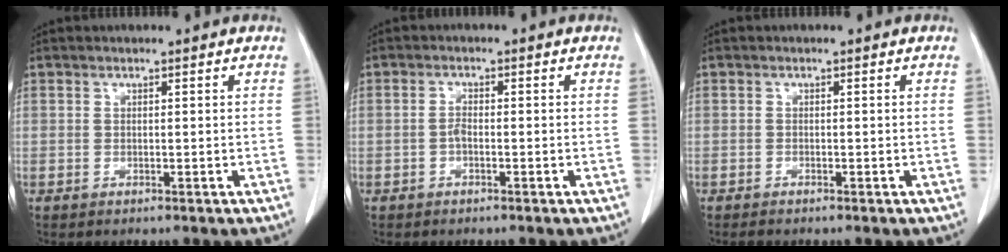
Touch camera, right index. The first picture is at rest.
{"total": 1.6, "force": [-0.3, 0.5, 1.5], "torque": [-0.024, 0.003, -0.008]}
{"total": 0.6, "force": [-0.3, 0.0, 0.5], "torque": [-0.008, -0.001, -0.008]}